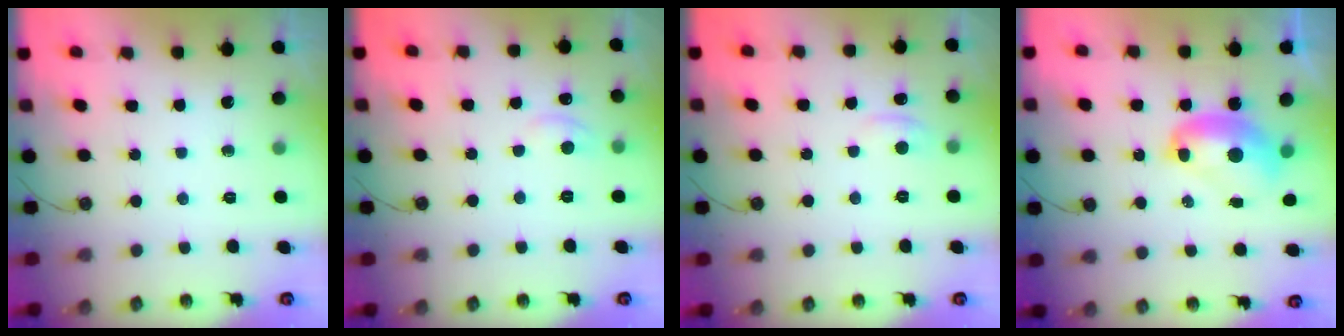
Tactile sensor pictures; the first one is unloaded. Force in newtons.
{"total": 1.4, "press": 1.3, "slide": 0.7}
{"total": 1.2, "press": 1.0, "slide": 0.7}
{"total": 3.6, "press": 3.6, "slide": 0.2}